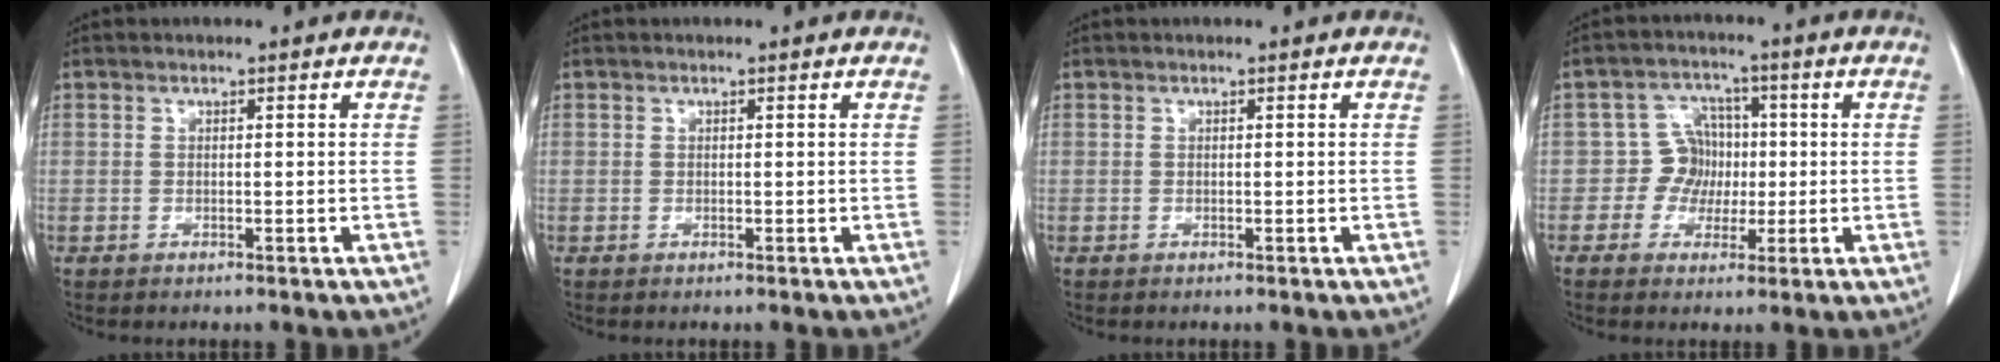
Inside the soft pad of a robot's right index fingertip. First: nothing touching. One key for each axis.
{"total": 0.0}
{"total": 0.0}
{"total": 5.4, "fx": -0.5, "fy": 5.1, "fz": 1.7, "tx": -0.026, "ty": 0.020, "tz": -0.009}